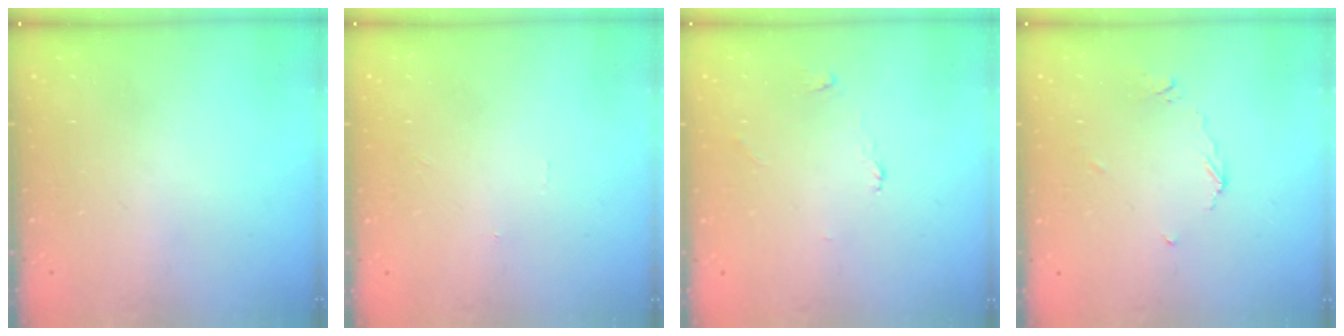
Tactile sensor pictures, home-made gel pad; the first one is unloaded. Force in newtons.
{"total": 0.0}
{"total": 2.2, "press": 2.2, "slide": 0.4}
{"total": 4.3, "press": 4.3, "slide": 0.6}